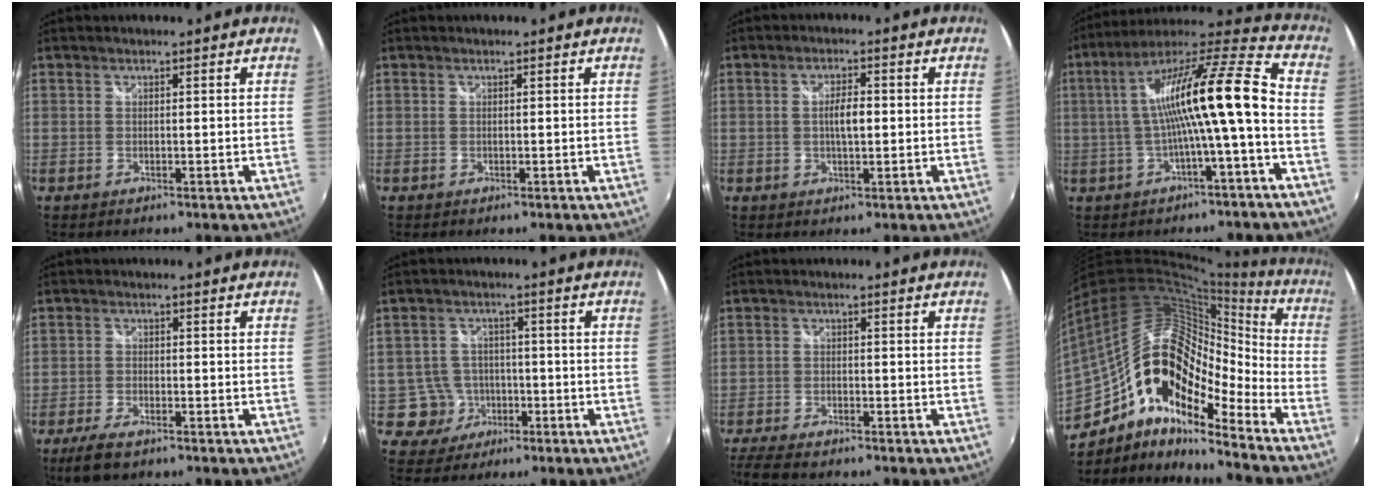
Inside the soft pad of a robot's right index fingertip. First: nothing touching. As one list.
[{"total": 0.0}, {"total": 3.8, "force": [0.0, 1.3, 3.6], "torque": [-0.063, 0.002, -0.001]}, {"total": 17.1, "force": [-1.9, 0.9, 17.0], "torque": [-0.298, 0.016, -0.030]}, {"total": 5.5, "force": [-3.9, 1.9, 3.3], "torque": [-0.088, -0.014, -0.074]}, {"total": 6.0, "force": [-2.3, 5.5, 0.3], "torque": [-0.021, 0.021, -0.033]}, {"total": 8.0, "force": [-6.8, 1.9, 3.8], "torque": [-0.099, -0.029, -0.122]}, {"total": 21.7, "force": [-8.6, 10.9, 16.6], "torque": [-0.285, -0.015, -0.173]}]